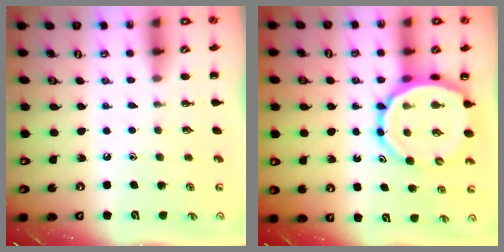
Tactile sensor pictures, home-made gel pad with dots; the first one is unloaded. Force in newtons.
{"total": 14.3, "press": 13.8, "slide": 4.0}